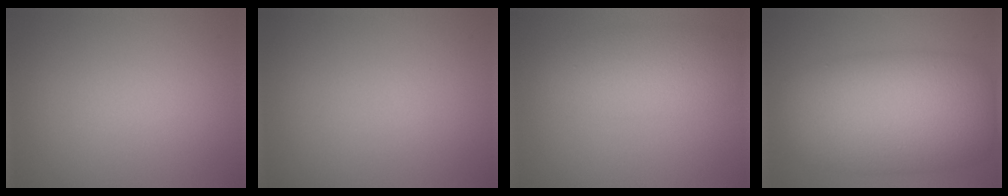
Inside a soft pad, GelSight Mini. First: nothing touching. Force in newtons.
{"total": 0.0}
{"total": 4.5, "press": 4.5, "slide": 0.2}
{"total": 12.0, "press": 12.0, "slide": 0.2}